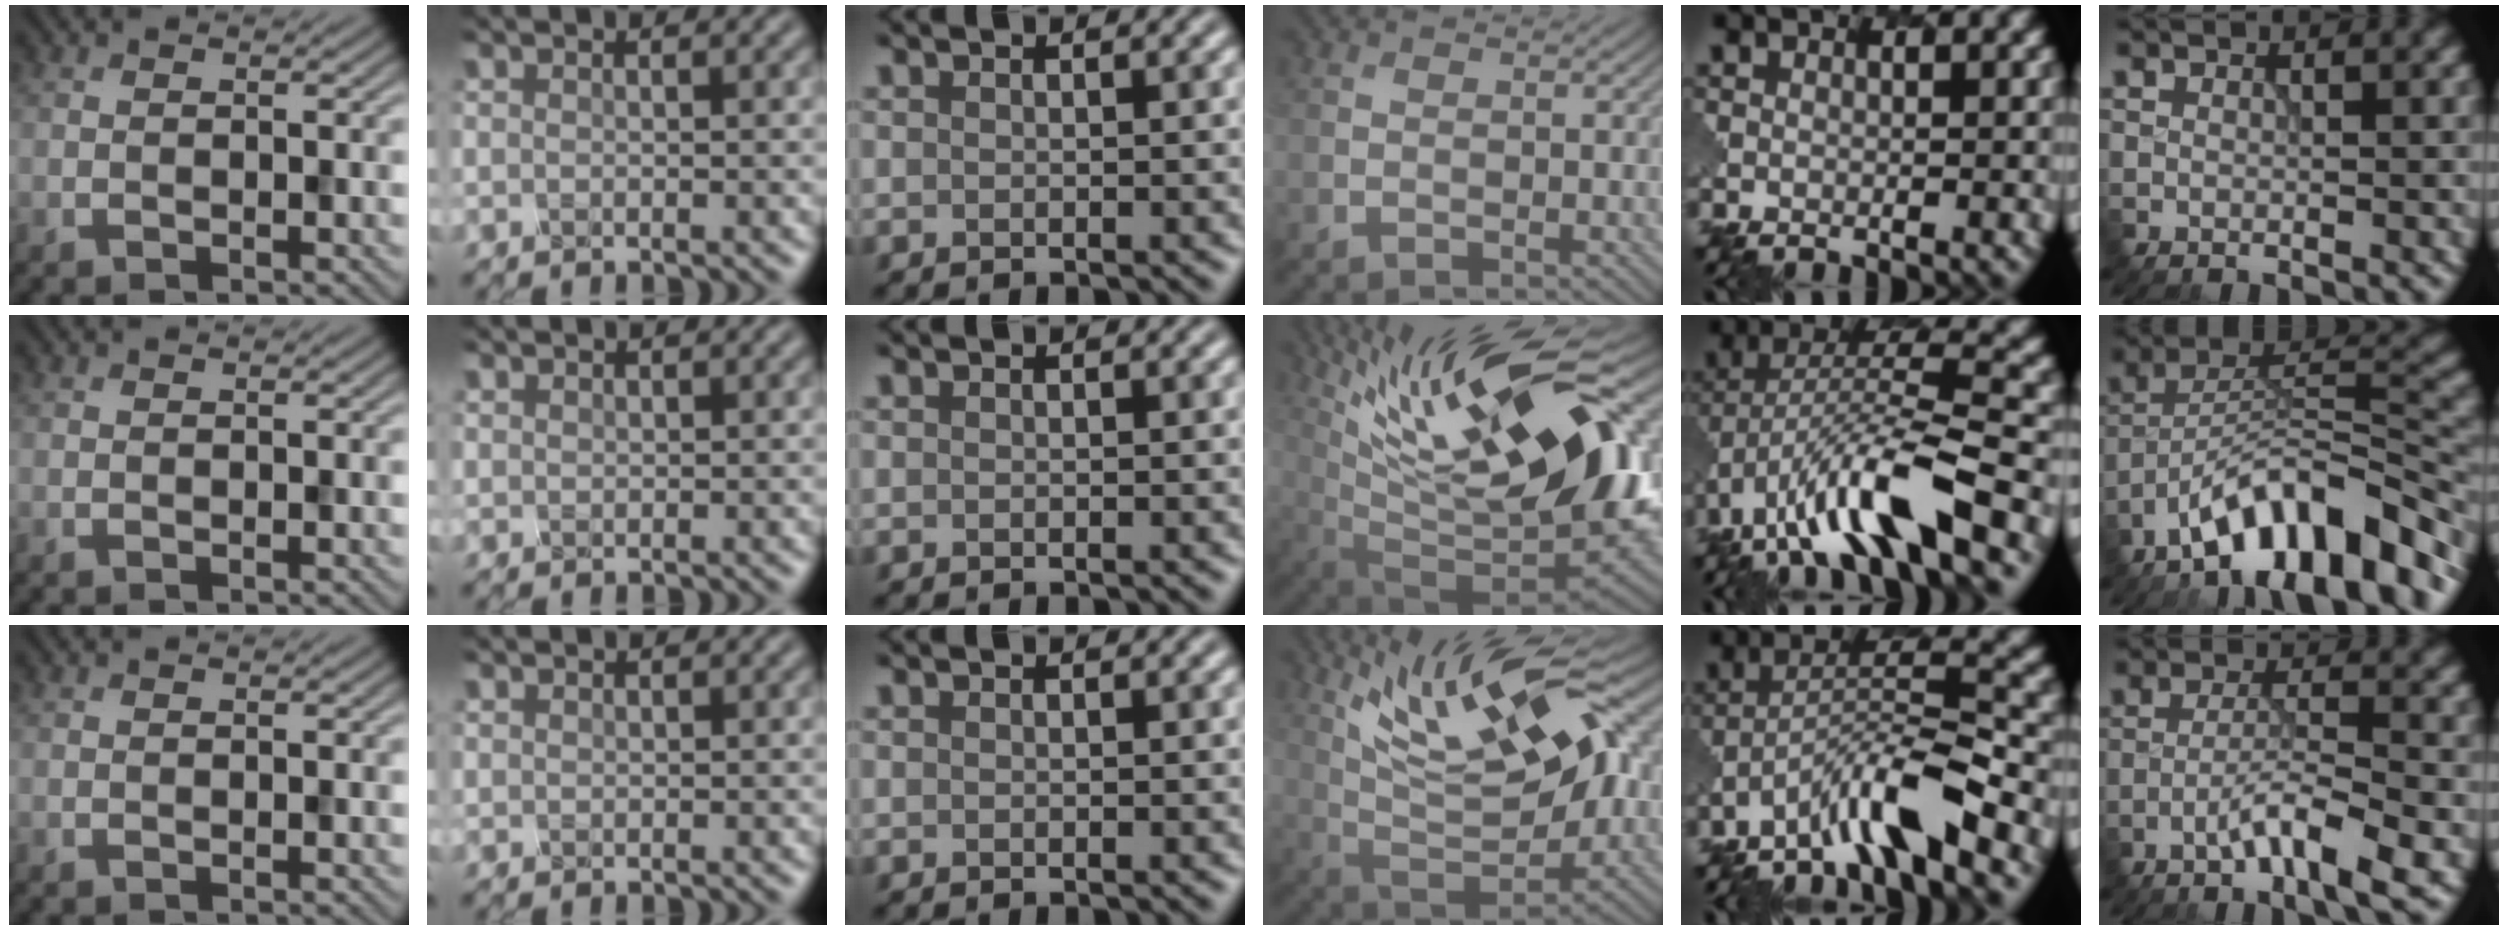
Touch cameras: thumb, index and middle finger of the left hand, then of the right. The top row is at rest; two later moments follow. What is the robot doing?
{"motion": "twist", "object": "rubiks cube"}